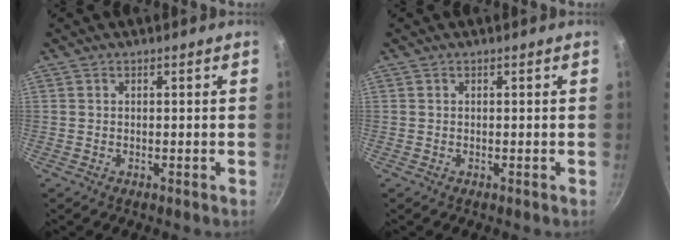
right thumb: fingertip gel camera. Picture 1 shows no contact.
{"total": 0.0}